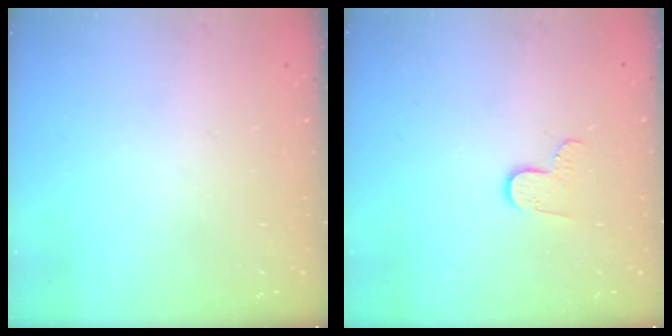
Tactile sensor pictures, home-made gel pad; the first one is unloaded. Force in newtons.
{"total": 6.4, "press": 6.4, "slide": 0.5}